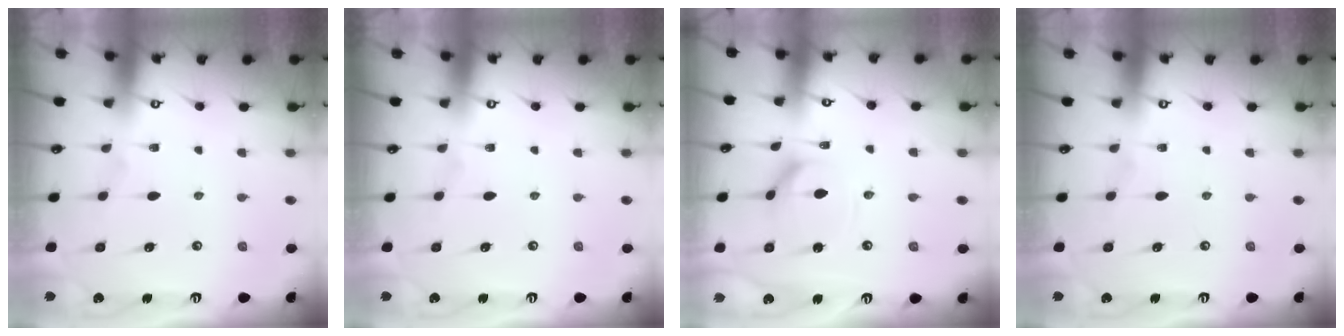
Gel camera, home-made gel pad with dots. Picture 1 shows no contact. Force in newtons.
{"total": 0.0}
{"total": 6.1, "press": 6.0, "slide": 0.6}
{"total": 0.0}